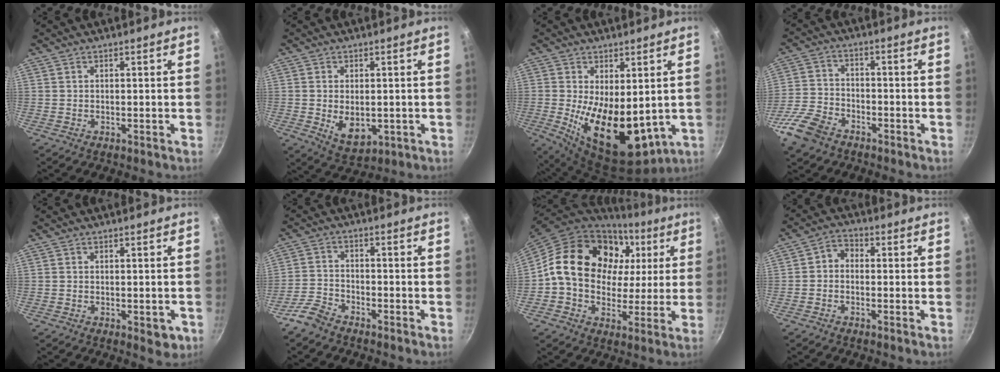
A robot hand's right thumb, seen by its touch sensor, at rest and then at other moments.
{"total": 7.1, "force": [-0.7, 4.5, 5.4], "torque": [-0.079, -0.013, 0.002]}
{"total": 16.2, "force": [-0.4, 8.7, 13.7], "torque": [-0.207, -0.034, 0.017]}
{"total": 9.4, "force": [-5.8, 5.7, 4.7], "torque": [-0.090, 0.033, -0.123]}
{"total": 3.7, "force": [-1.2, 2.0, 2.9], "torque": [-0.026, -0.001, -0.015]}
{"total": 4.9, "force": [-4.0, 2.3, 1.8], "torque": [-0.039, 0.031, -0.087]}
{"total": 22.6, "force": [5.7, 17.3, 13.3], "torque": [-0.204, 0.015, 0.091]}
{"total": 3.5, "force": [-0.7, 2.7, 2.0], "torque": [-0.031, 0.017, -0.026]}